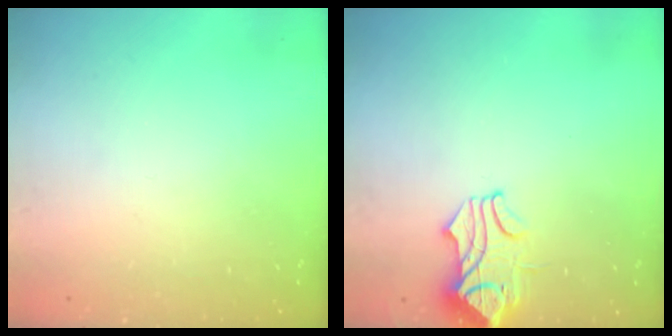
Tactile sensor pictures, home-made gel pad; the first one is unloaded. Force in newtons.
{"total": 1.4, "press": 0.9, "slide": 1.1}